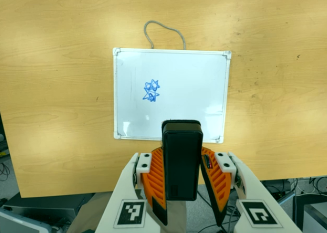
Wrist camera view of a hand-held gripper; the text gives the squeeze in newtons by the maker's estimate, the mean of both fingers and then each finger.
{"total": 5.6, "left": 4.3, "right": 6.8}